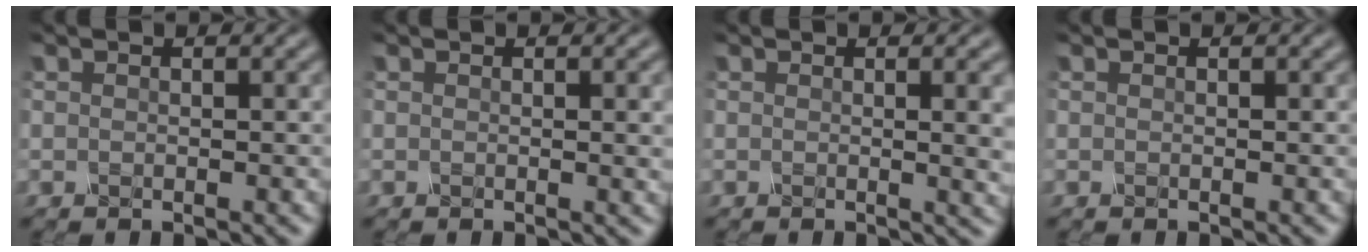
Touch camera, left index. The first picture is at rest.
{"total": 2.0, "force": [0.3, 0.6, 1.9], "torque": [-0.016, 0.002, 0.000]}
{"total": 4.7, "force": [0.5, 1.7, 4.3], "torque": [-0.029, 0.005, 0.005]}
{"total": 0.0}